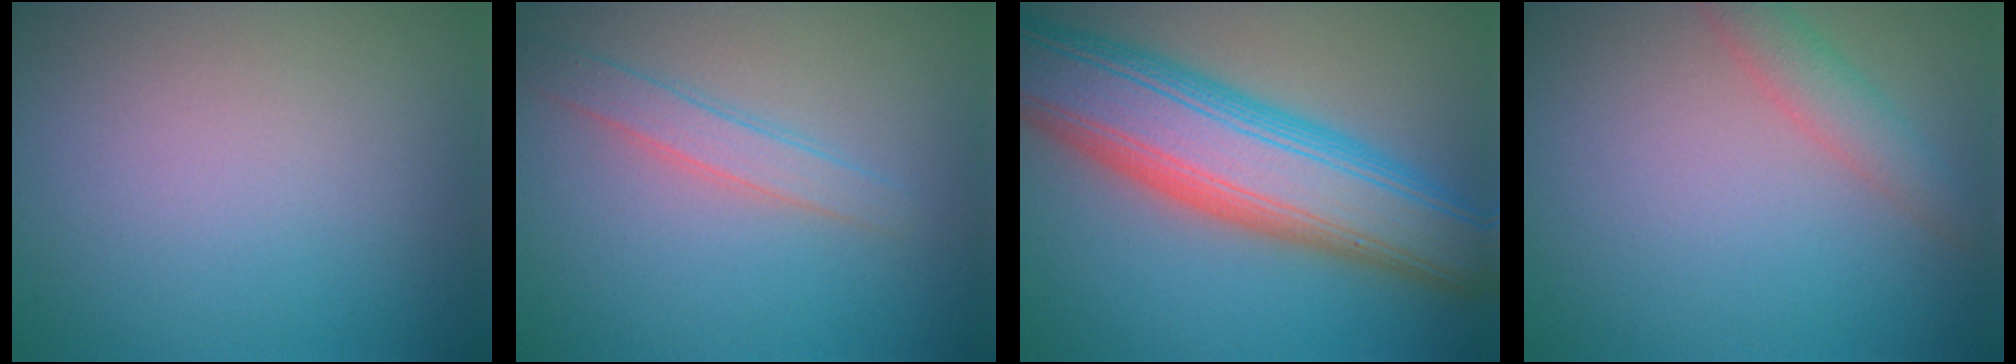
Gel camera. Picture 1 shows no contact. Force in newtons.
{"total": 2.0, "press": 2.0, "slide": 0.1}
{"total": 11.8, "press": 11.8, "slide": 0.4}
{"total": 2.4, "press": 2.4, "slide": 0.1}